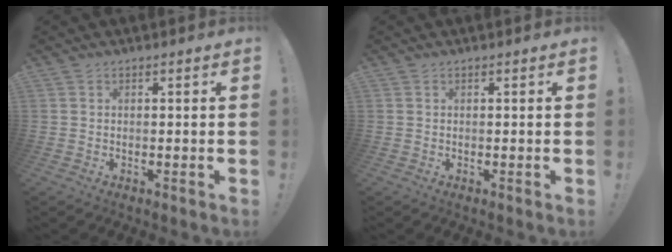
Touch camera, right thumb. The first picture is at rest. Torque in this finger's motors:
{"motor_torque": [0.01, 0.01, 0.04, -0.08, 0.00]}